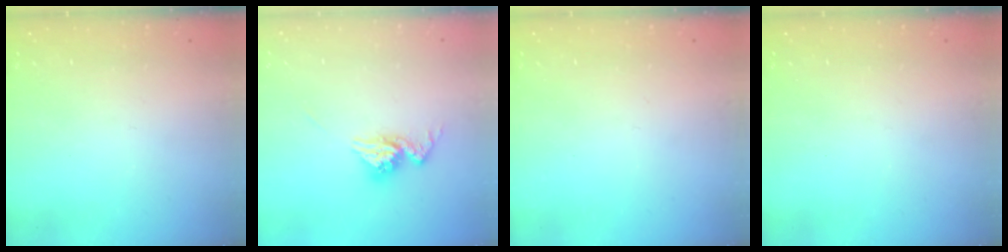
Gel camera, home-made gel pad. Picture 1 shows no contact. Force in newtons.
{"total": 12.4, "press": 12.3, "slide": 1.0}
{"total": 0.0}
{"total": 0.0}